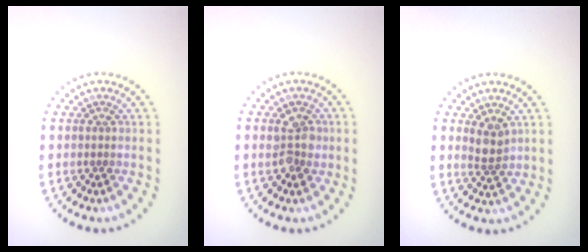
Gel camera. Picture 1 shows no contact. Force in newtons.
{"total": 2.5, "press": 2.5, "slide": 0.5}
{"total": 2.0, "press": 1.7, "slide": 1.1}